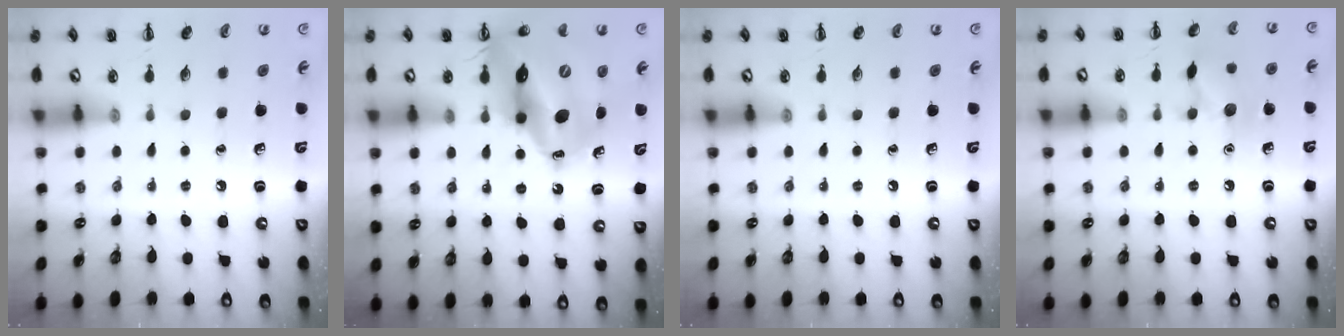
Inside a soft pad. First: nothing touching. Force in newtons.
{"total": 18.2, "press": 17.4, "slide": 5.3}
{"total": 0.0}
{"total": 9.3, "press": 9.3, "slide": 0.9}